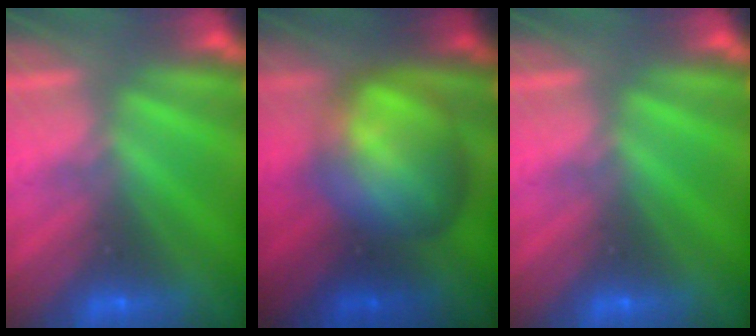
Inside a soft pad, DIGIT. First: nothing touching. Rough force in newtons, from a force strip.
{"total": 8.0}
{"total": 0.0}